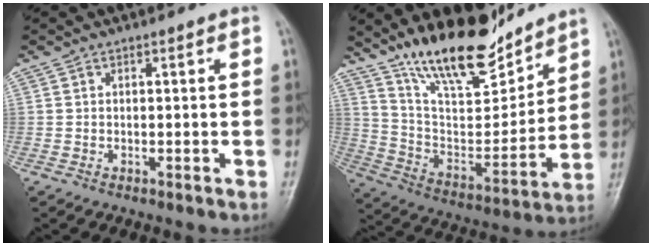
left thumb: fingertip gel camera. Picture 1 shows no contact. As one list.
[{"total": 18.7, "force": [15.2, 5.7, 9.3], "torque": [-0.111, -0.098, 0.272]}]